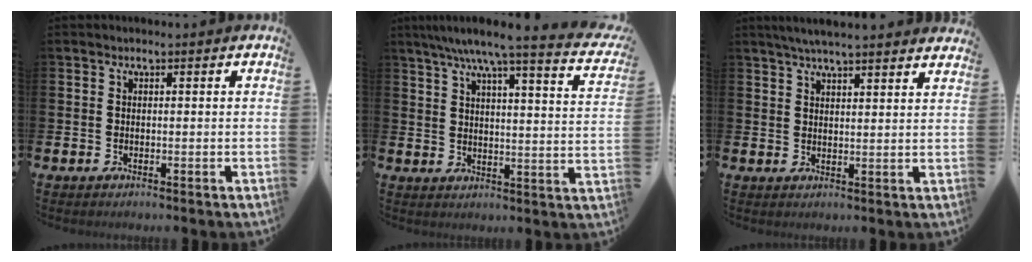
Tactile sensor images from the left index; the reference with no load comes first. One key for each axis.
{"total": 6.7, "fx": 5.6, "fy": 0.2, "fz": 3.6, "tx": -0.077, "ty": -0.042, "tz": 0.087}
{"total": 4.7, "fx": 4.5, "fy": -0.2, "fz": 1.3, "tx": -0.029, "ty": -0.018, "tz": 0.080}